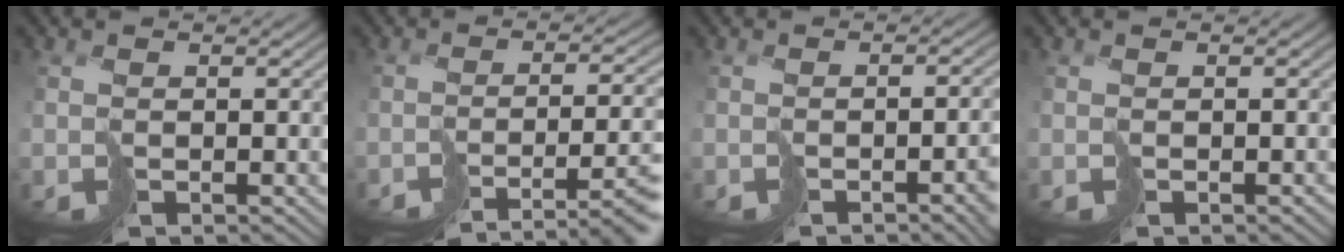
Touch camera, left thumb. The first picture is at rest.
{"total": 8.8, "force": [-5.9, 1.6, 6.4], "torque": [-0.083, -0.015, -0.072]}
{"total": 4.5, "force": [-2.6, 1.3, 3.5], "torque": [-0.042, -0.011, -0.032]}
{"total": 0.6, "force": [-0.5, 0.2, 0.2], "torque": [0.002, -0.002, -0.009]}